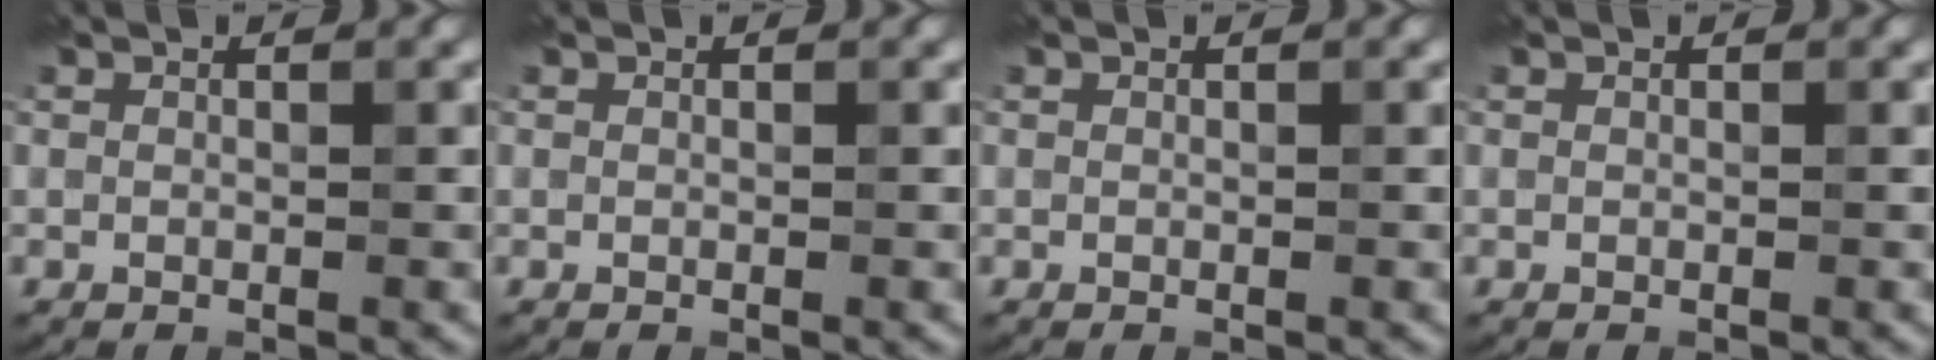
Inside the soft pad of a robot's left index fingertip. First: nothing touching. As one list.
[{"total": 0.0}, {"total": 0.0}, {"total": 0.0}]